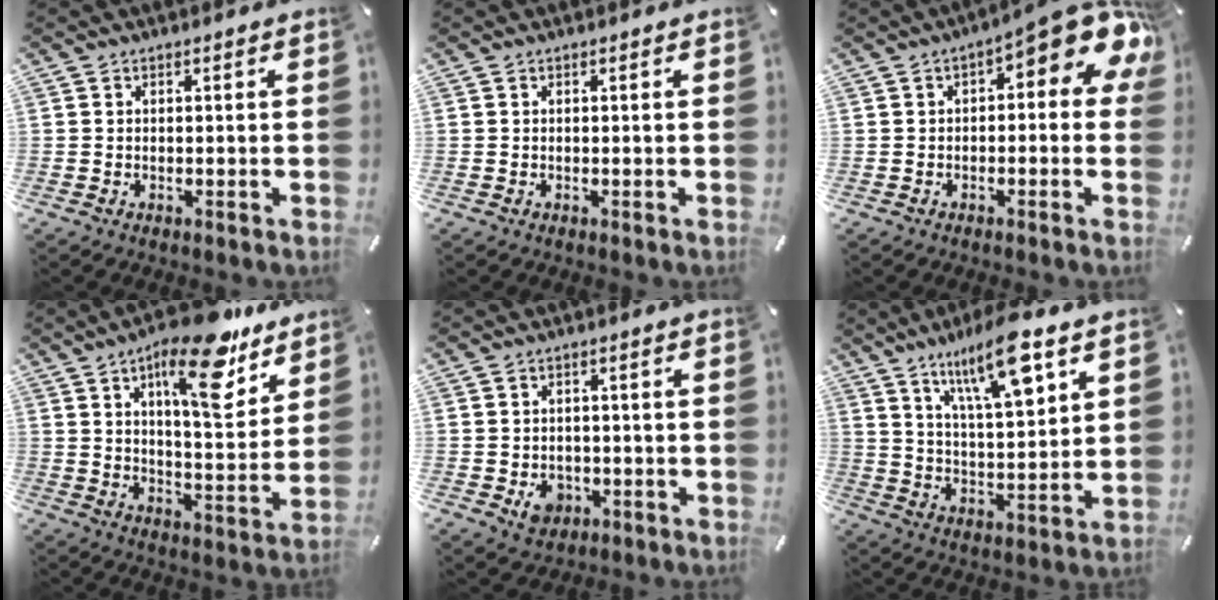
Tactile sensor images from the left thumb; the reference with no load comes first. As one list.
[{"total": 0.0}, {"total": 10.5, "force": [4.2, 3.6, 8.9], "torque": [-0.113, -0.036, 0.069]}, {"total": 18.5, "force": [11.3, 6.7, 13.1], "torque": [-0.197, -0.060, 0.180]}, {"total": 5.1, "force": [-1.6, 4.2, 2.5], "torque": [-0.038, -0.002, -0.030]}, {"total": 15.0, "force": [9.8, 4.2, 10.7], "torque": [-0.195, -0.044, 0.160]}]